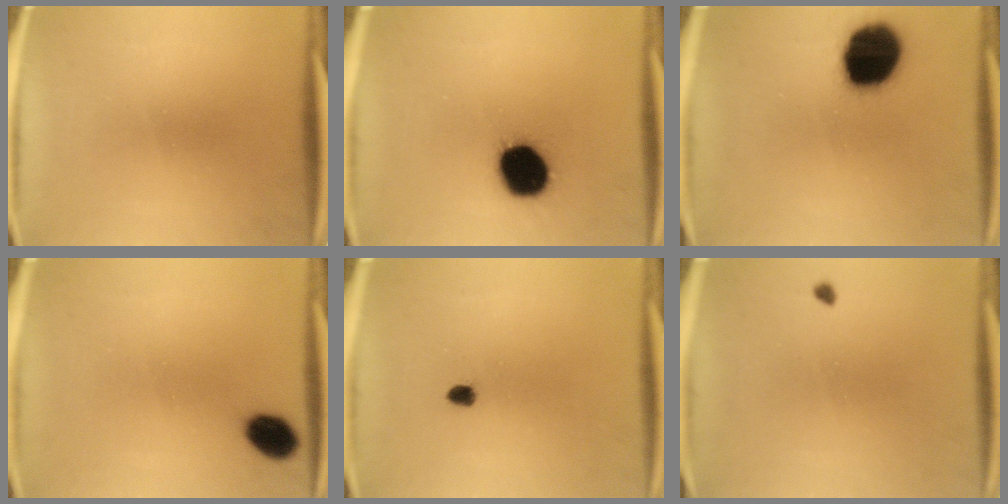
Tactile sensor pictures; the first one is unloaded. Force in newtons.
{"total": 16.3}
{"total": 20.0}
{"total": 5.9}
{"total": 1.5}
{"total": 0.7}